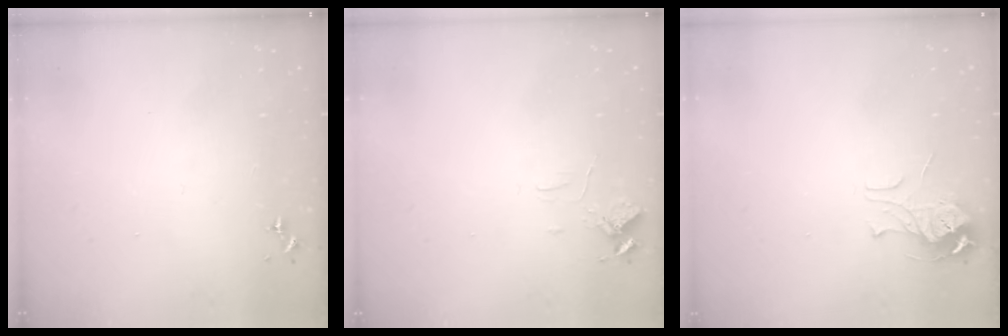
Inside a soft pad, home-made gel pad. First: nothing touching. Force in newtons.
{"total": 5.7, "press": 5.6, "slide": 0.6}
{"total": 6.7, "press": 6.7, "slide": 0.6}